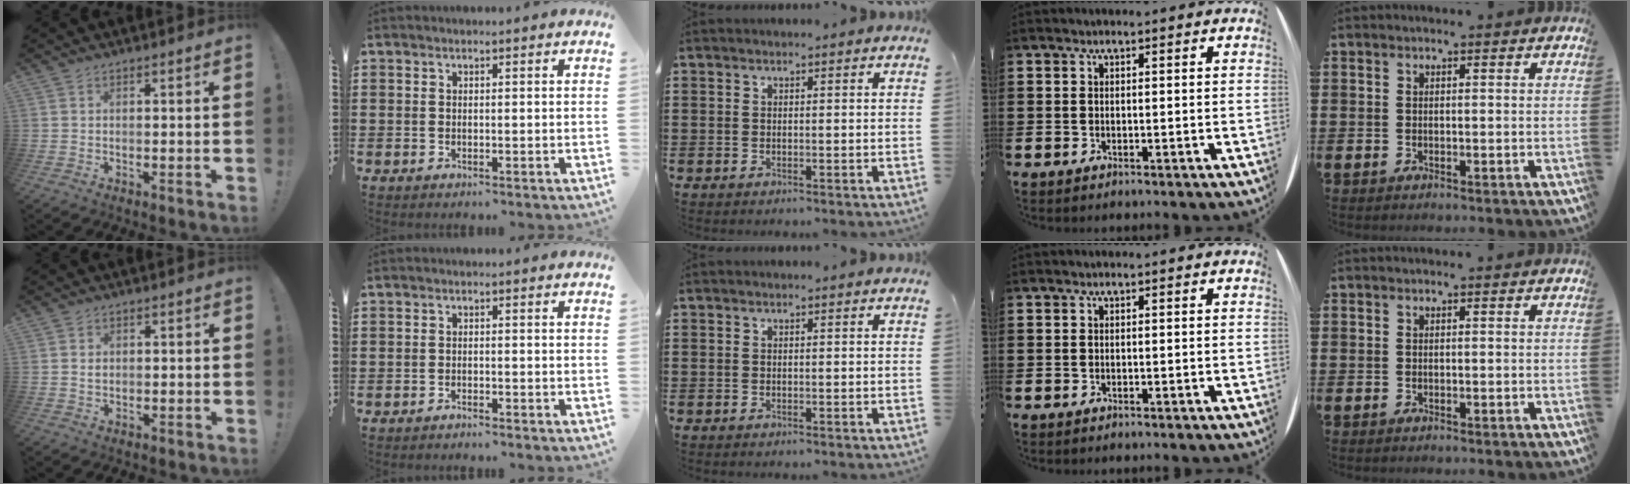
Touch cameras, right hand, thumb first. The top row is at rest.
{"thumb": {"total": 1.0, "force": [-0.1, 0.9, 0.5], "torque": [-0.006, 0.002, -0.002]}, "index": {"total": 1.0, "force": [-1.0, 0.1, 0.1], "torque": [-0.005, 0.001, -0.021]}}